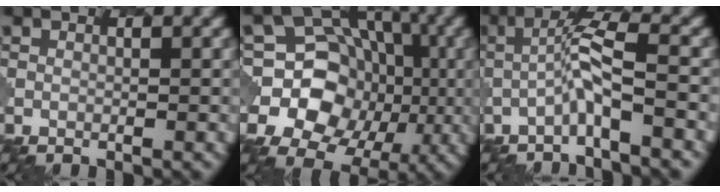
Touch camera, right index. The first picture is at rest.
{"total": 12.6, "force": [-1.2, 11.3, 5.4], "torque": [-0.089, 0.019, -0.046]}
{"total": 3.1, "force": [-1.4, 0.2, 2.8], "torque": [-0.056, 0.016, -0.035]}